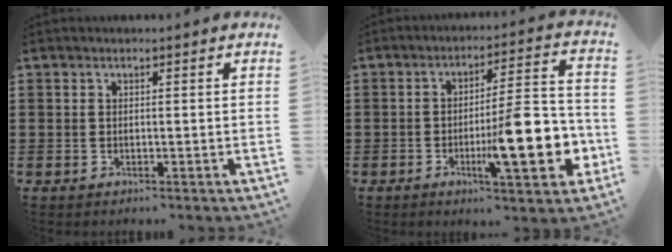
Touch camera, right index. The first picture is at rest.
{"total": 13.7, "force": [-4.1, 3.5, 12.6], "torque": [-0.181, -0.002, -0.068]}